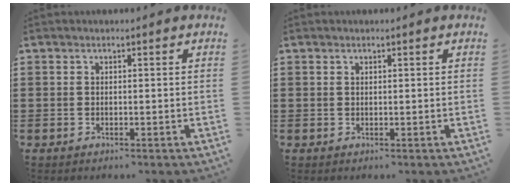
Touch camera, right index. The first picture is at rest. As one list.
[{"total": 0.0}]